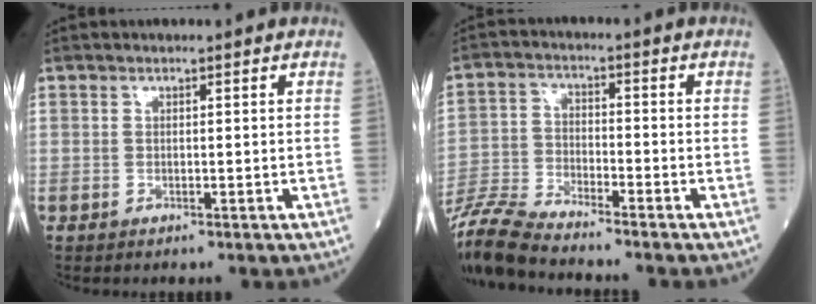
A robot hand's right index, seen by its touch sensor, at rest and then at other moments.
{"total": 8.9, "force": [-8.6, -0.5, 2.4], "torque": [-0.053, -0.014, -0.170]}